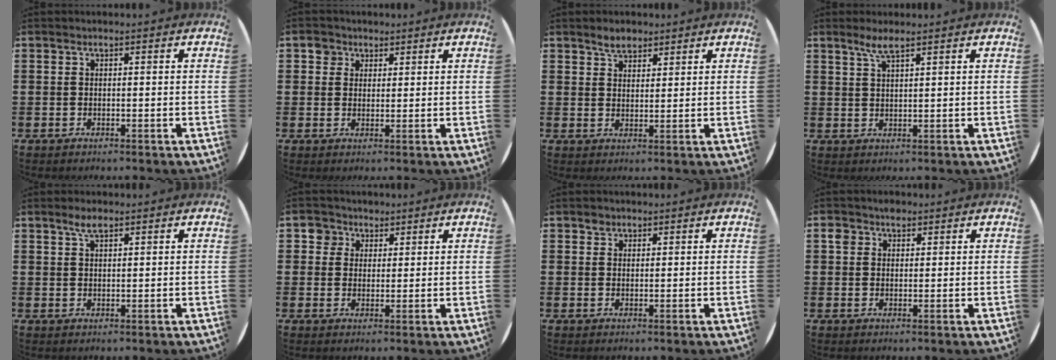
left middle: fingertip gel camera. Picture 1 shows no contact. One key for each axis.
{"total": 2.4, "fx": 1.7, "fy": 1.7, "fz": 0.1, "tx": 0.009, "ty": 0.000, "tz": 0.030}
{"total": 2.8, "fx": 2.4, "fy": 1.3, "fz": 0.6, "tx": -0.007, "ty": 0.002, "tz": 0.045}
{"total": 2.9, "fx": 2.1, "fy": 0.2, "fz": 1.9, "tx": -0.041, "ty": 0.004, "tz": 0.038}
{"total": 2.3, "fx": 1.7, "fy": 0.6, "fz": 1.4, "tx": -0.023, "ty": 0.001, "tz": 0.027}
{"total": 3.3, "fx": 2.2, "fy": 2.5, "fz": 0.2, "tx": -0.006, "ty": 0.007, "tz": 0.040}
{"total": 1.2, "fx": 1.0, "fy": 0.7, "fz": 0.0, "tx": 0.006, "ty": -0.002, "tz": 0.019}
{"total": 2.6, "fx": 1.8, "fy": 1.7, "fz": 0.6, "tx": 0.001, "ty": 0.001, "tz": 0.031}